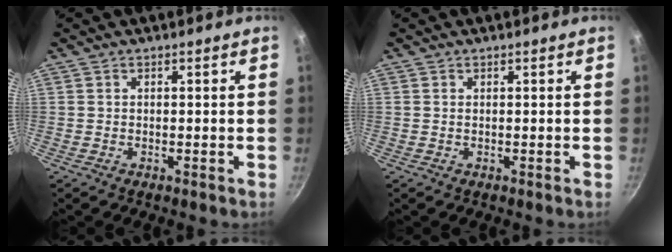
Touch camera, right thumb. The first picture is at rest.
{"total": 0.0}